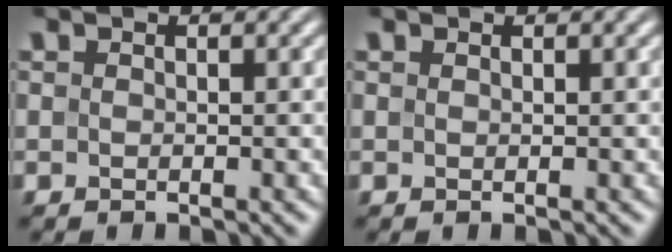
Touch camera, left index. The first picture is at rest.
{"total": 0.0}